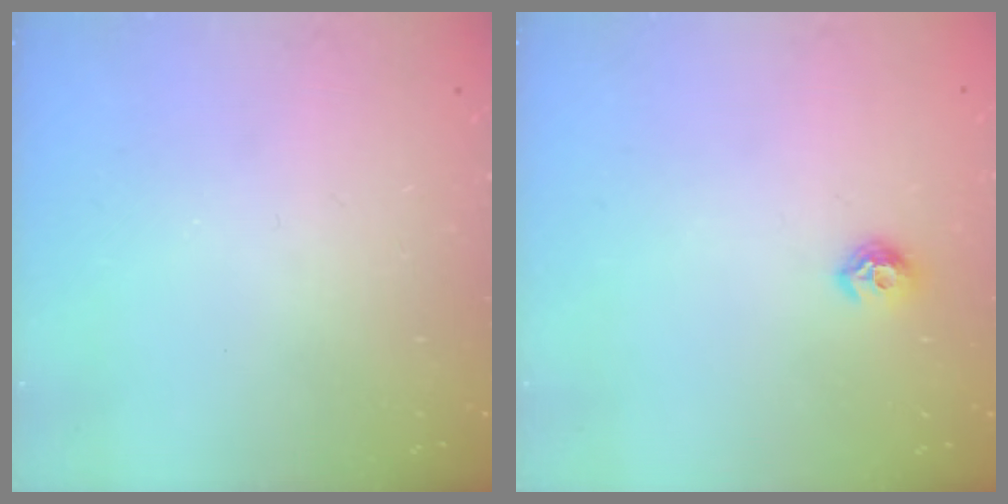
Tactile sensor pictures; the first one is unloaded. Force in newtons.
{"total": 6.5, "press": 6.5, "slide": 0.7}